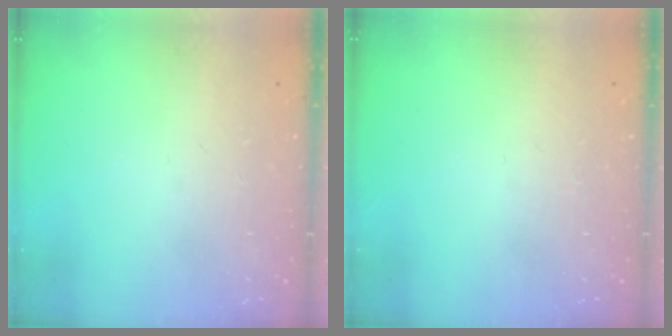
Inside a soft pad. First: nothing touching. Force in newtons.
{"total": 0.0}